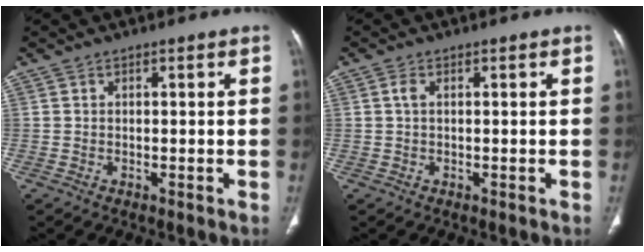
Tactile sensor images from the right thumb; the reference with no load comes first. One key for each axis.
{"total": 1.2, "fx": 0.2, "fy": 0.6, "fz": 1.0, "tx": -0.024, "ty": 0.000, "tz": 0.002}